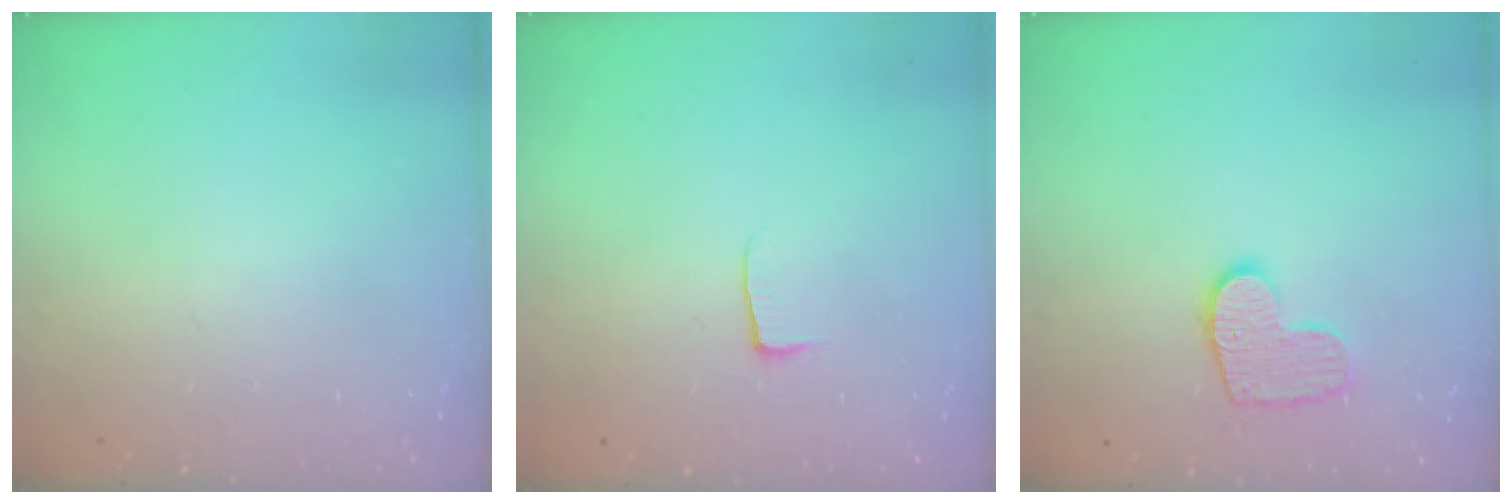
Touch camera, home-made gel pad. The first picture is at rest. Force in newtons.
{"total": 3.9, "press": 3.9, "slide": 0.5}
{"total": 9.8, "press": 9.8, "slide": 0.3}